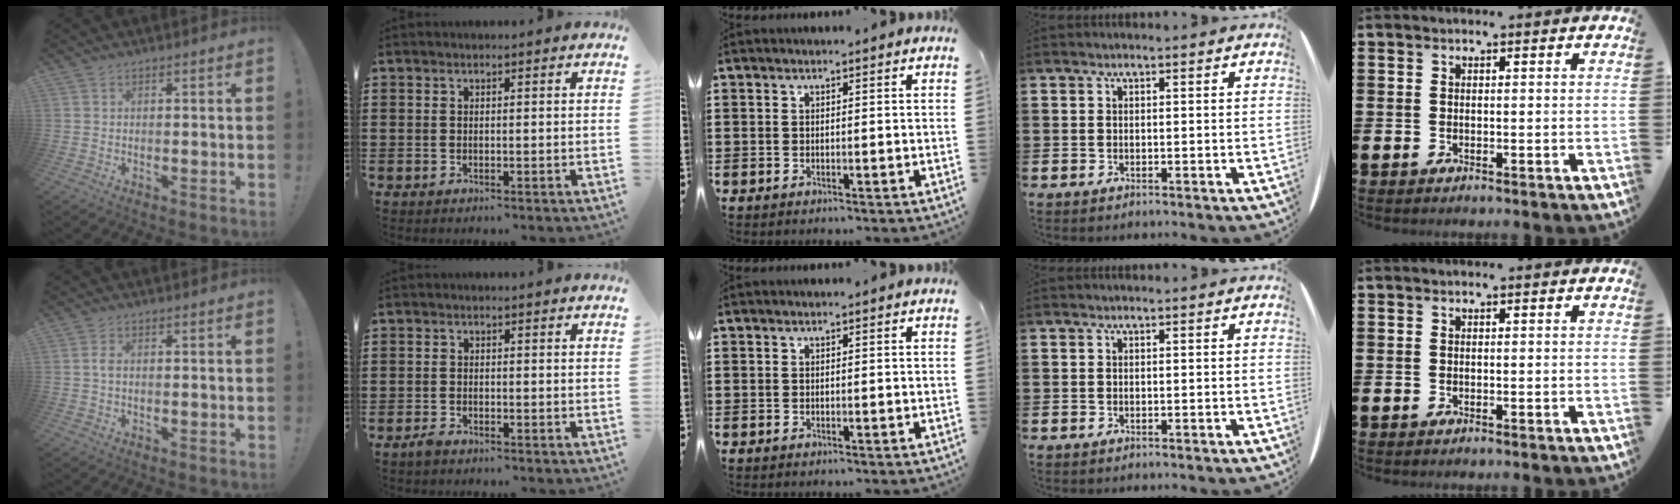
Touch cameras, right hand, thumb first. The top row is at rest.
{"thumb": {"total": 1.6, "force": [-0.2, 0.6, 1.5], "torque": [-0.033, 0.006, -0.003]}, "index": {"total": 1.0, "force": [-0.9, 0.3, 0.4], "torque": [-0.009, -0.002, -0.016]}}